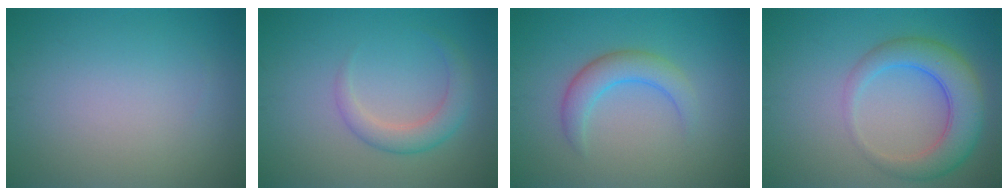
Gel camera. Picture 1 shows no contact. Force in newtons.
{"total": 2.8, "press": 2.8, "slide": 0.2}
{"total": 3.2, "press": 3.2, "slide": 0.2}
{"total": 5.5, "press": 5.5, "slide": 0.1}